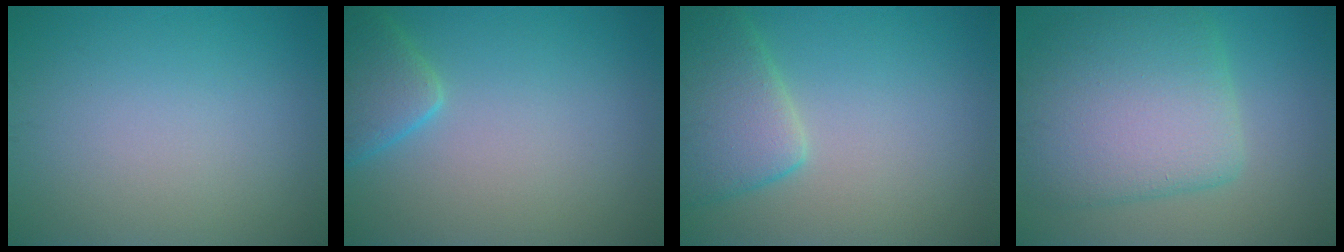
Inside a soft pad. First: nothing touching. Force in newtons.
{"total": 3.5, "press": 3.5, "slide": 0.3}
{"total": 5.3, "press": 5.3, "slide": 0.4}
{"total": 8.6, "press": 8.6, "slide": 0.3}